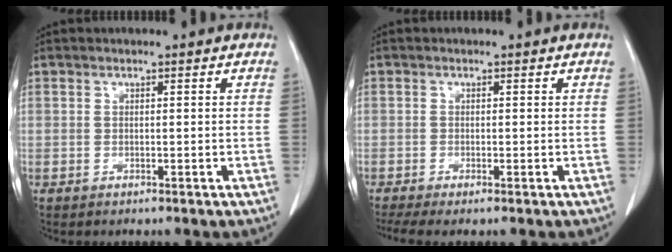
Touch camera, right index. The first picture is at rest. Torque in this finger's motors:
{"motor_torque": [0.35, -0.51, 0.07, 0.02]}